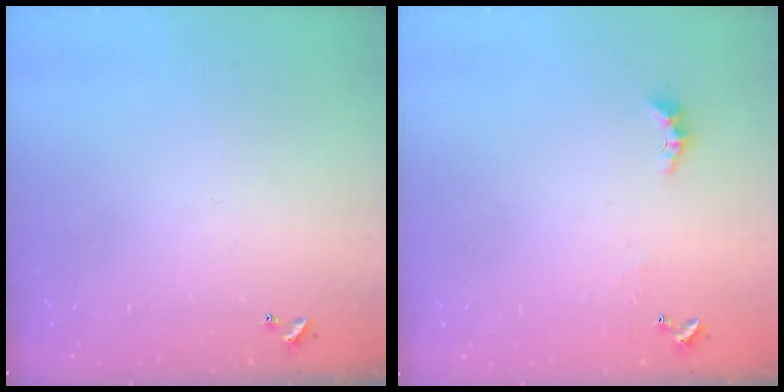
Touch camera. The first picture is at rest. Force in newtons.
{"total": 2.2, "press": 2.1, "slide": 0.7}